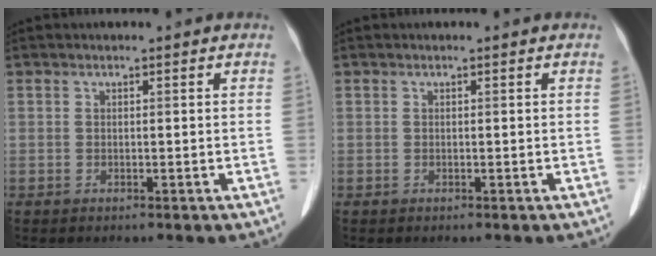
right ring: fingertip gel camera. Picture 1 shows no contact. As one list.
[{"total": 0.0}]